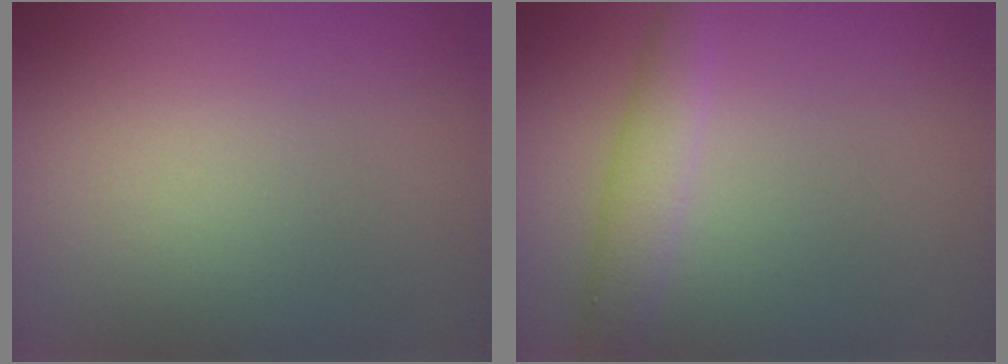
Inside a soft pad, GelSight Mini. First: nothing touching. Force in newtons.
{"total": 2.4, "press": 2.4, "slide": 0.1}